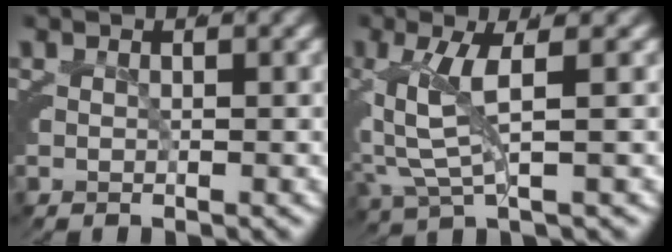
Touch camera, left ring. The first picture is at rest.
{"total": 4.2, "force": [0.6, 1.4, 3.9], "torque": [-0.082, 0.004, 0.010]}